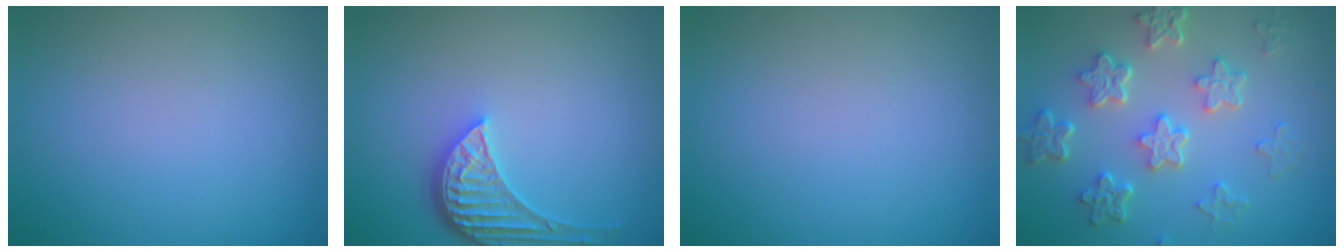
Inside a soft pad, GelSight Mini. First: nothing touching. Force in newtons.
{"total": 4.3, "press": 3.5, "slide": 2.6}
{"total": 0.0}
{"total": 5.4, "press": 4.1, "slide": 3.5}